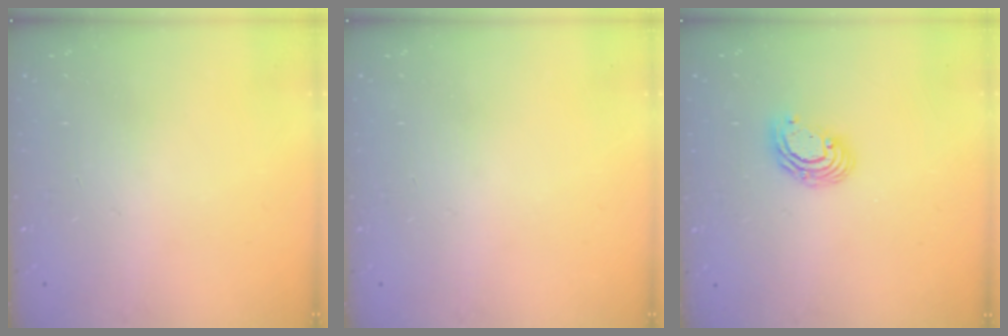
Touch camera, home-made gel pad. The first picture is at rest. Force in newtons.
{"total": 0.0}
{"total": 6.1, "press": 6.1, "slide": 0.3}